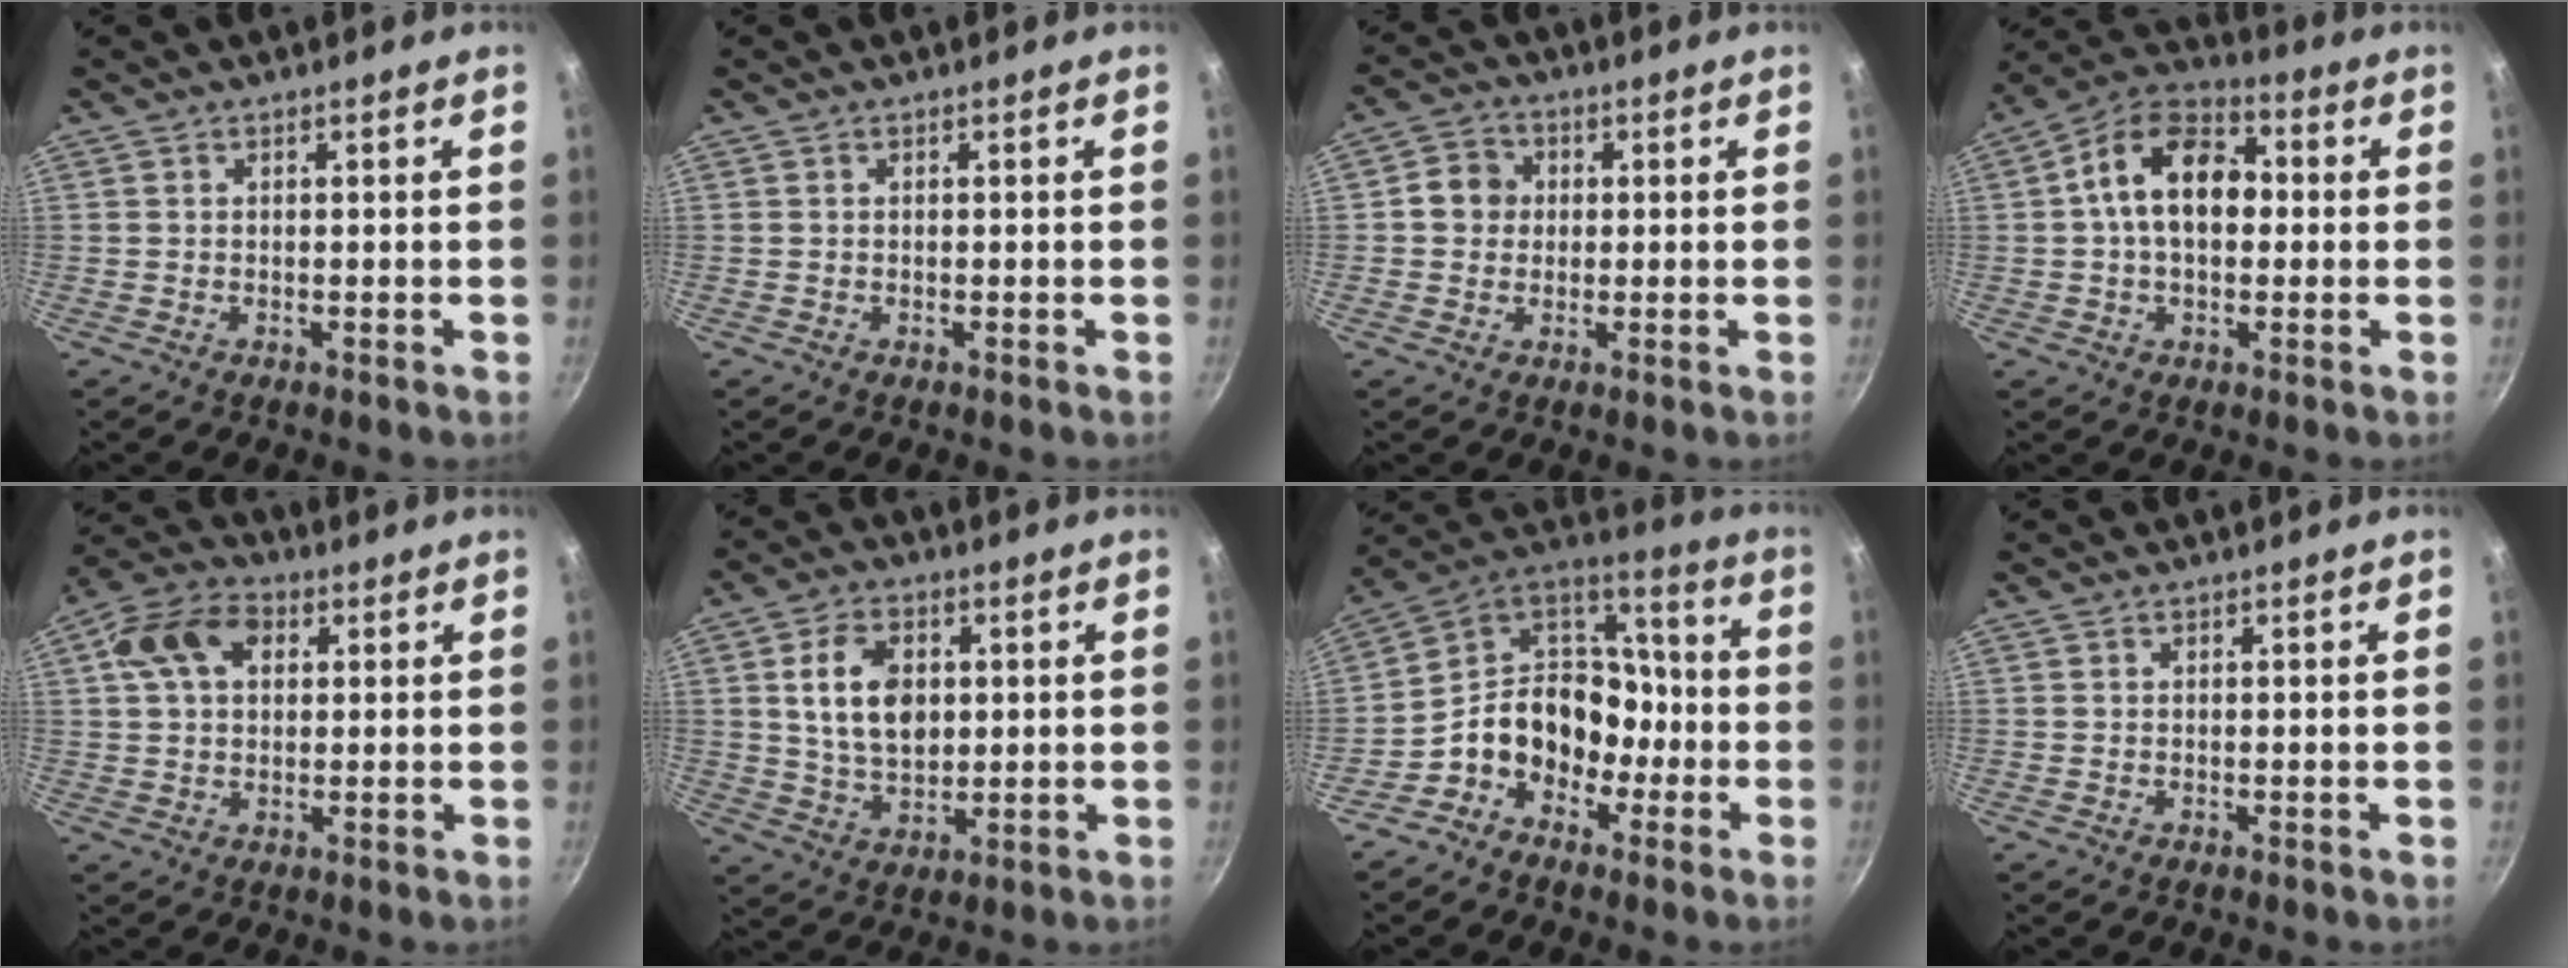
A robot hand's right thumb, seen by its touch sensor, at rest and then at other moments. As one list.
[{"total": 0.0}, {"total": 5.4, "force": [0.5, 5.0, 2.1], "torque": [-0.009, 0.008, -0.005]}, {"total": 14.7, "force": [1.4, 9.7, 11.0], "torque": [-0.149, 0.031, 0.002]}, {"total": 10.4, "force": [2.9, 7.2, 6.8], "torque": [-0.106, 0.016, 0.036]}, {"total": 11.0, "force": [2.0, 7.5, 7.8], "torque": [-0.116, -0.008, 0.039]}, {"total": 15.1, "force": [-5.6, 11.8, 7.5], "torque": [-0.068, 0.077, -0.119]}, {"total": 0.0}]